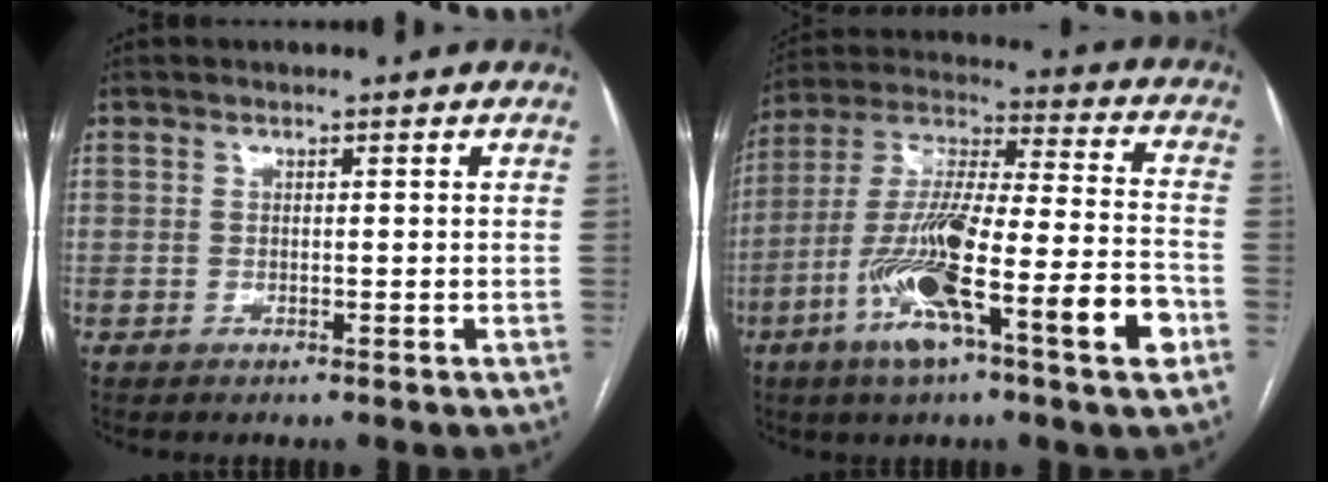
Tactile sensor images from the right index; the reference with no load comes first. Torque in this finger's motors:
{"motor_torque": [1.61, -0.53, 1.05, 0.21]}